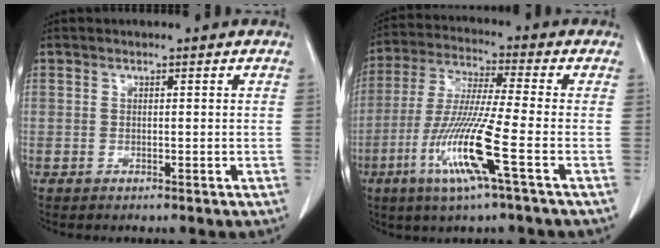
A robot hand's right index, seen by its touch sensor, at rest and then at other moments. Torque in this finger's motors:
{"motor_torque": [1.82, -0.32, 1.05, 0.21]}